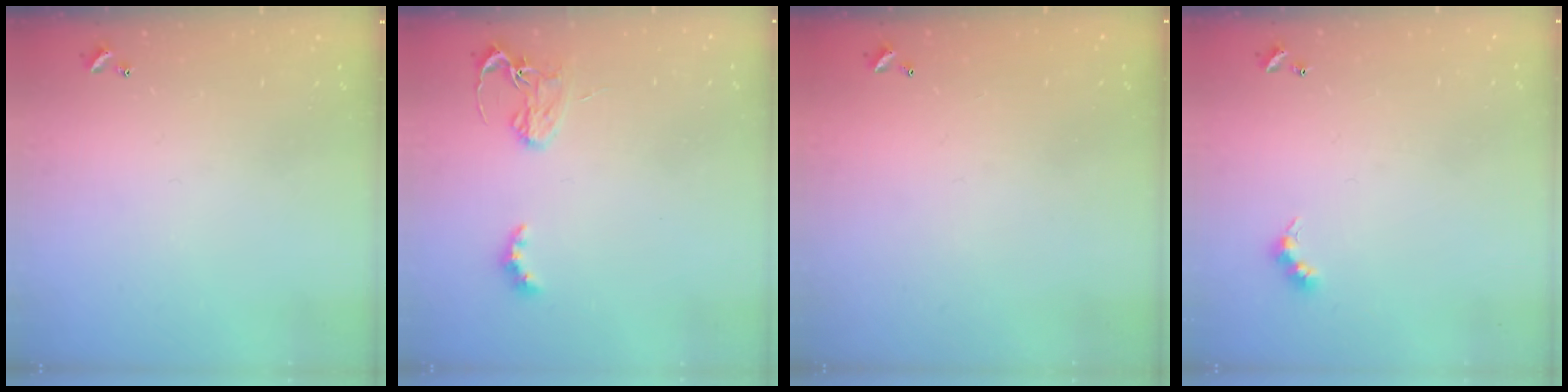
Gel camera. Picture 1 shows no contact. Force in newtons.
{"total": 2.9, "press": 2.8, "slide": 0.6}
{"total": 2.8, "press": 2.8, "slide": 0.1}
{"total": 3.9, "press": 3.8, "slide": 0.6}